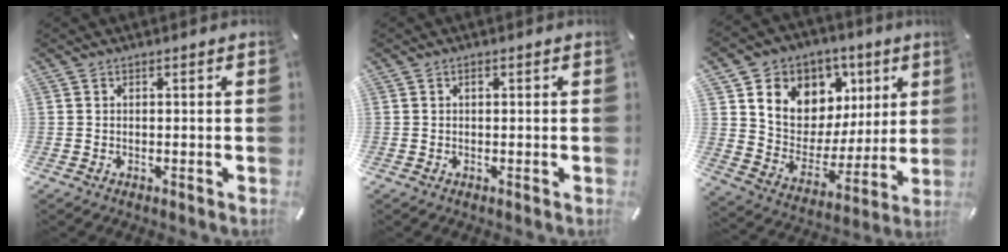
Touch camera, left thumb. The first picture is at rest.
{"total": 0.6, "force": [0.1, 0.3, 0.4], "torque": [-0.009, 0.000, 0.002]}
{"total": 10.6, "force": [4.5, 9.3, 2.4], "torque": [-0.046, -0.050, 0.089]}